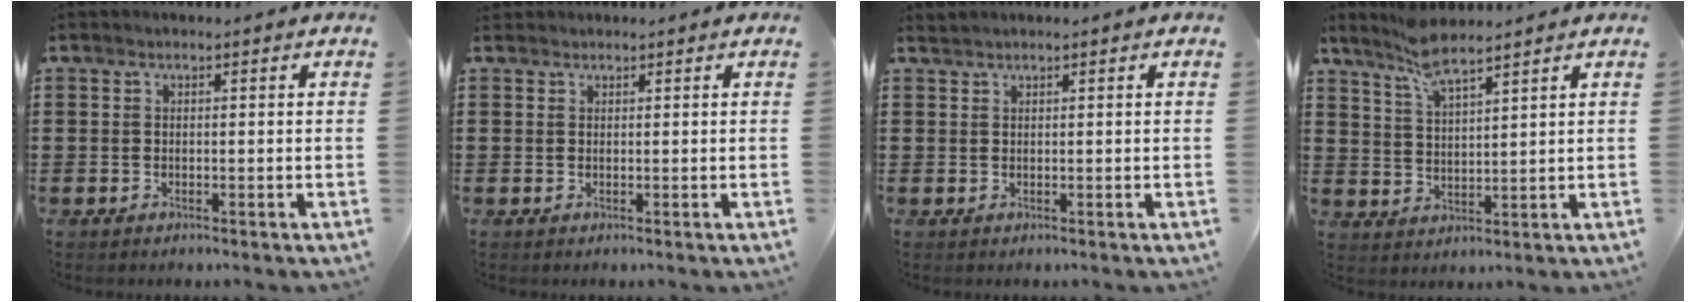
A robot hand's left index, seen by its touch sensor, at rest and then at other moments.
{"total": 0.9, "force": [0.7, 0.6, 0.0], "torque": [-0.003, 0.003, 0.013]}
{"total": 0.6, "force": [0.6, 0.0, 0.2], "torque": [-0.005, -0.001, 0.012]}
{"total": 5.6, "force": [4.9, 0.9, 2.7], "torque": [-0.066, -0.010, 0.088]}